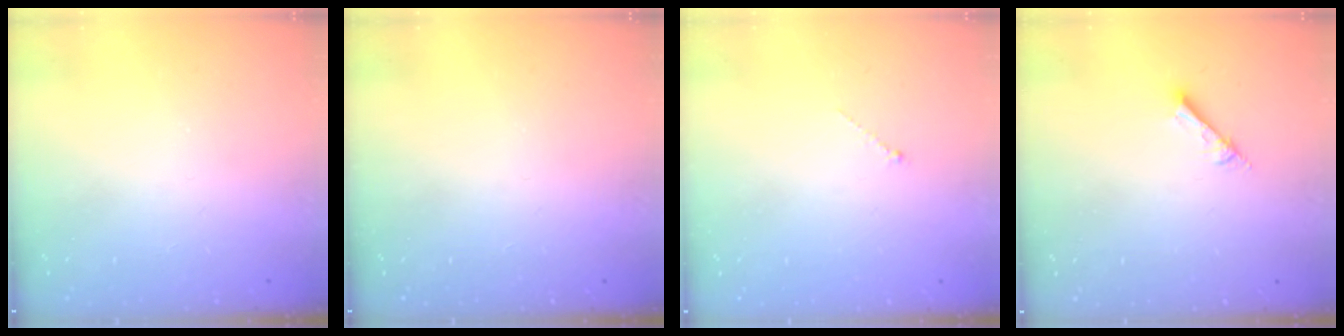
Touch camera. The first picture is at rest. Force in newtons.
{"total": 0.0}
{"total": 0.0}
{"total": 2.6, "press": 2.6, "slide": 0.1}